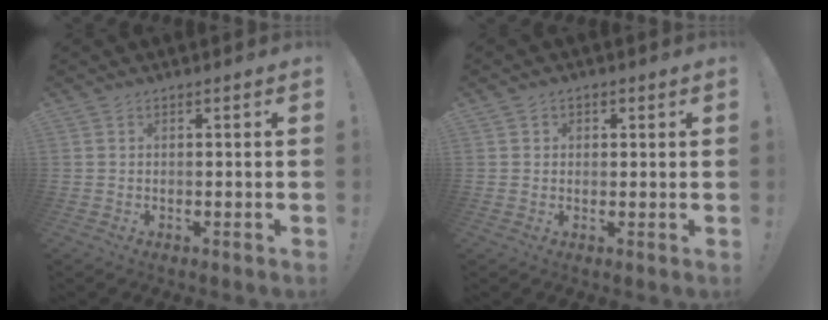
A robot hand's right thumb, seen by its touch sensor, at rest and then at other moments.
{"total": 1.9, "force": [0.2, 1.8, 0.4], "torque": [0.000, 0.002, 0.002]}